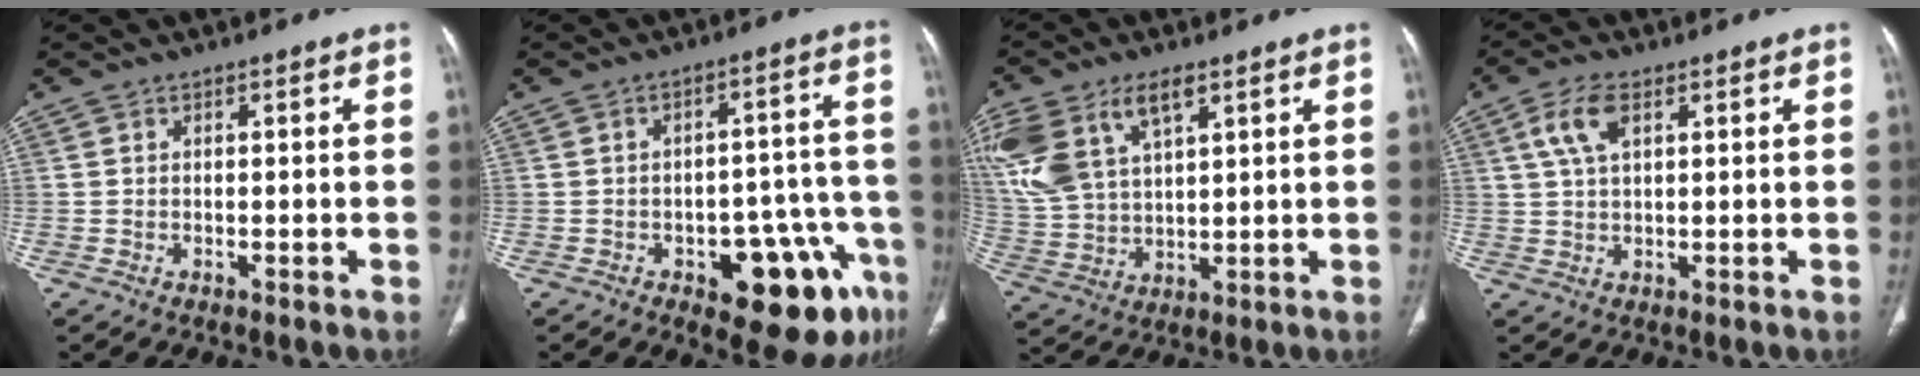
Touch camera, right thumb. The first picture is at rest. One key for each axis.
{"total": 15.5, "fx": -7.5, "fy": 6.8, "fz": 11.8, "tx": -0.092, "ty": 0.049, "tz": -0.085}
{"total": 16.0, "fx": 7.5, "fy": 8.6, "fz": 11.2, "tx": -0.244, "ty": -0.006, "tz": 0.152}
{"total": 5.9, "fx": 2.3, "fy": 2.8, "fz": 4.5, "tx": -0.097, "ty": 0.004, "tz": 0.048}